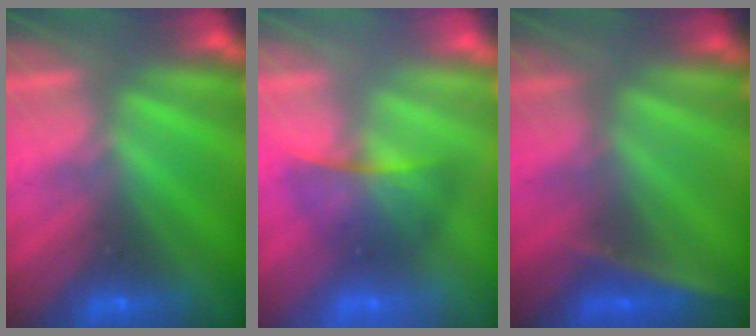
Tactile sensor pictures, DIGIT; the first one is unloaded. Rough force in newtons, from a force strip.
{"total": 2.2}
{"total": 2.8}